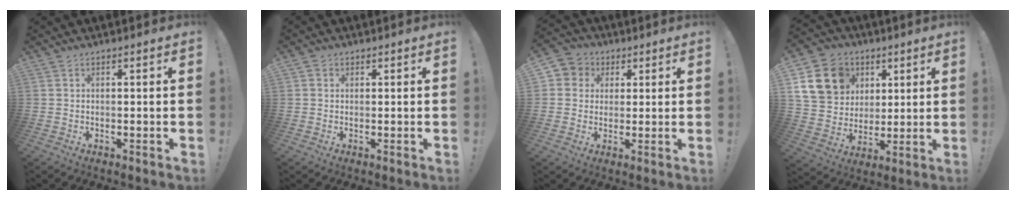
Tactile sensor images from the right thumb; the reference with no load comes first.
{"total": 1.1, "force": [0.4, 1.0, 0.1], "torque": [0.002, -0.001, 0.007]}
{"total": 5.9, "force": [0.7, 5.7, 1.3], "torque": [-0.016, 0.002, 0.016]}
{"total": 16.8, "force": [6.1, 14.0, 7.2], "torque": [-0.116, -0.015, 0.138]}